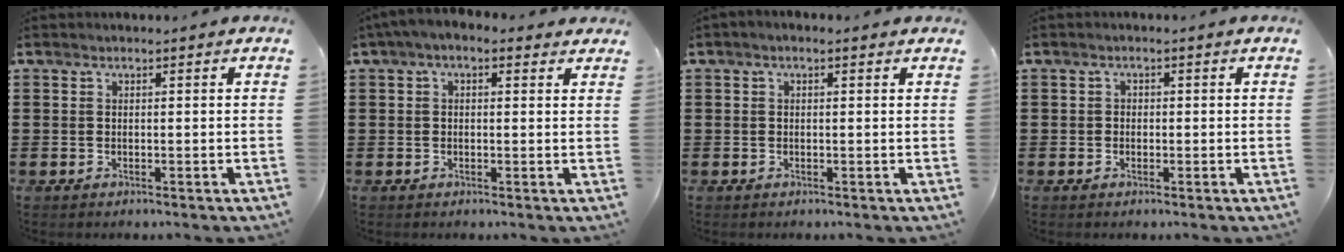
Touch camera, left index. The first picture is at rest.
{"total": 2.2, "force": [0.7, 1.3, 1.7], "torque": [-0.035, 0.008, 0.010]}
{"total": 0.7, "force": [0.1, 0.3, 0.6], "torque": [-0.011, 0.004, 0.001]}
{"total": 0.8, "force": [-0.1, 0.8, 0.2], "torque": [-0.007, 0.003, -0.003]}